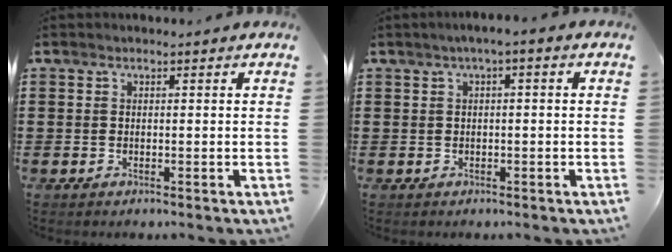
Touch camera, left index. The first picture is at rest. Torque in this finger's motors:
{"motor_torque": [0.57, -0.47, 0.33, 0.11]}